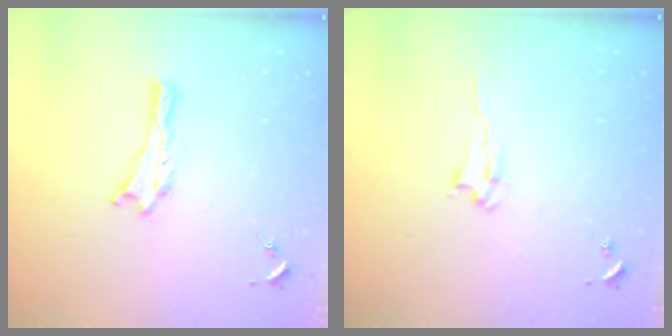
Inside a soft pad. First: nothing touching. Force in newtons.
{"total": 2.0, "press": 1.9, "slide": 0.3}